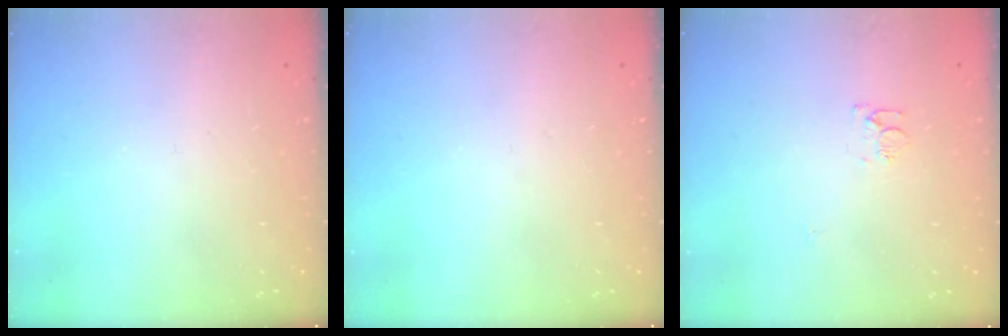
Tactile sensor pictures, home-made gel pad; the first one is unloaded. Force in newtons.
{"total": 0.0}
{"total": 5.5, "press": 5.5, "slide": 0.4}